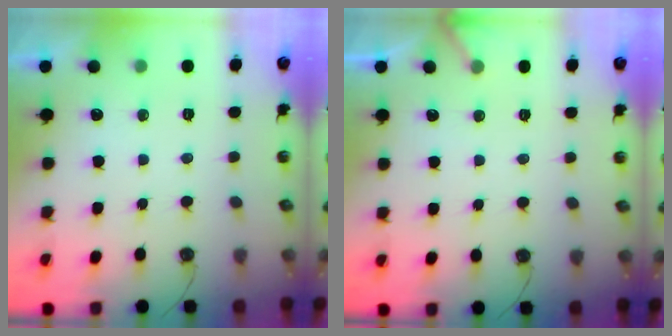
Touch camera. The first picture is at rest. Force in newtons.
{"total": 3.2, "press": 3.2, "slide": 0.2}